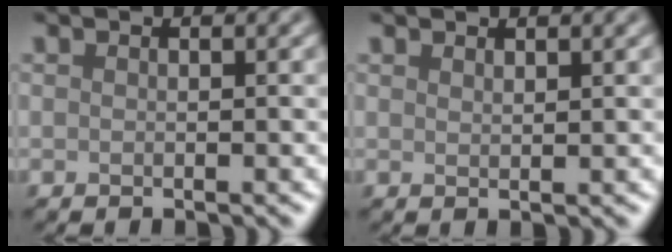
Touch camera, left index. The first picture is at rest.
{"total": 0.7, "force": [0.7, 0.0, 0.2], "torque": [-0.002, 0.000, 0.013]}